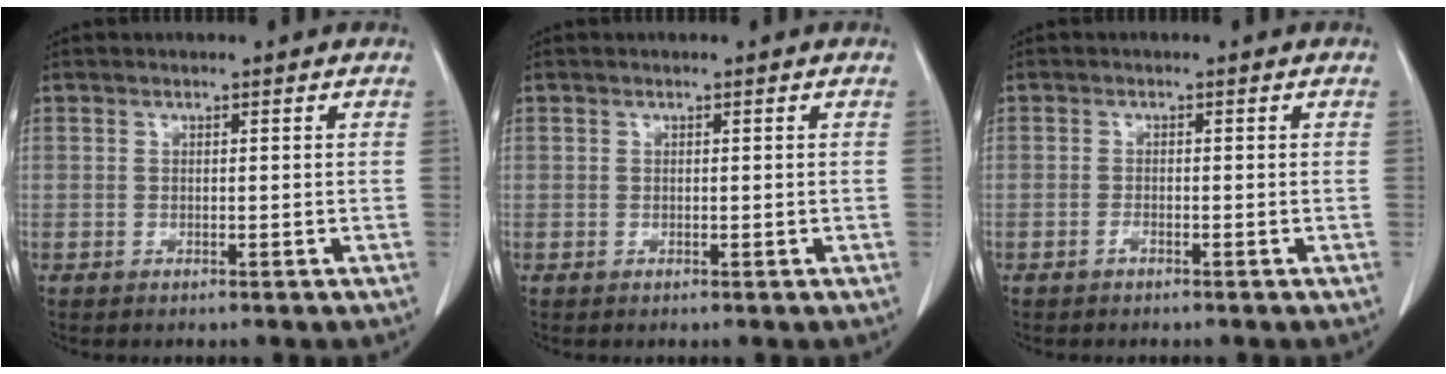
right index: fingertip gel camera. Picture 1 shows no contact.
{"total": 0.0}
{"total": 0.6, "force": [-0.5, 0.1, 0.3], "torque": [-0.006, 0.001, -0.007]}